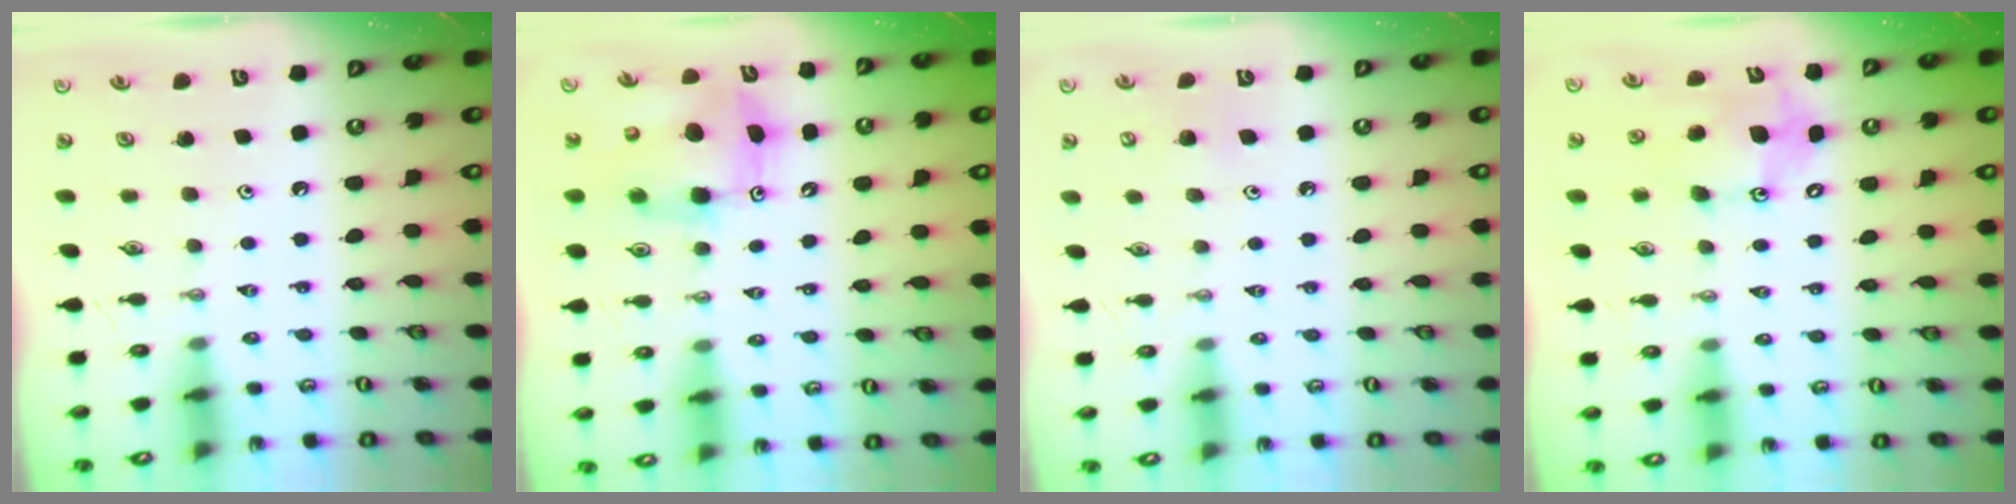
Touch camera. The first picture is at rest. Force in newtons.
{"total": 8.4, "press": 8.2, "slide": 2.0}
{"total": 5.1, "press": 5.1, "slide": 0.5}
{"total": 12.0, "press": 11.6, "slide": 2.9}